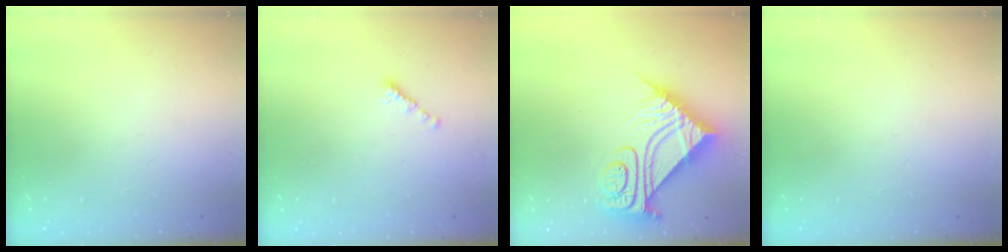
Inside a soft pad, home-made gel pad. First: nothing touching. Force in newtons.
{"total": 0.0}
{"total": 13.0, "press": 13.0, "slide": 1.0}
{"total": 0.0}